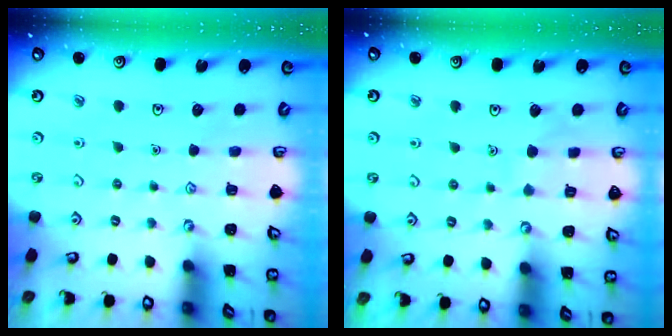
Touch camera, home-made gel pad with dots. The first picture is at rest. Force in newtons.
{"total": 3.5, "press": 3.5, "slide": 0.3}